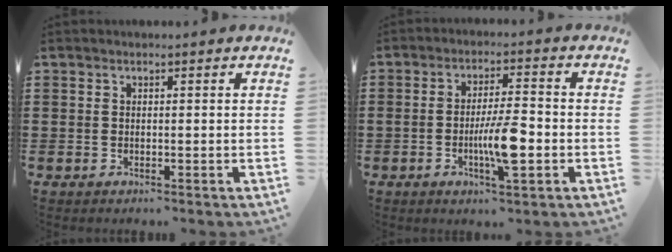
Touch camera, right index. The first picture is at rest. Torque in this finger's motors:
{"motor_torque": [1.96, 0.17, 0.49, 0.21]}